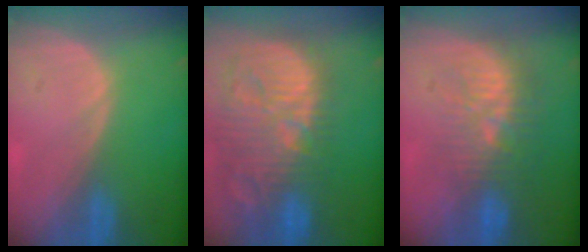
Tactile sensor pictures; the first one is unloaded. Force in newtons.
{"total": 14.8, "press": 12.8, "slide": 7.3}
{"total": 9.3, "press": 8.9, "slide": 2.5}